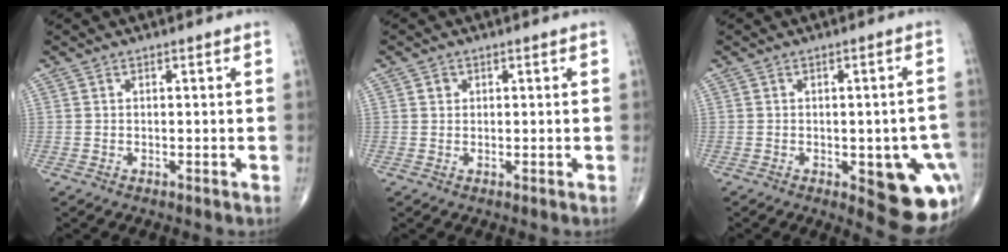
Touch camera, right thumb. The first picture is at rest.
{"total": 1.1, "force": [0.4, 1.0, 0.3], "torque": [0.000, 0.000, 0.005]}
{"total": 13.9, "force": [-3.9, 5.6, 12.1], "torque": [-0.101, 0.008, -0.030]}